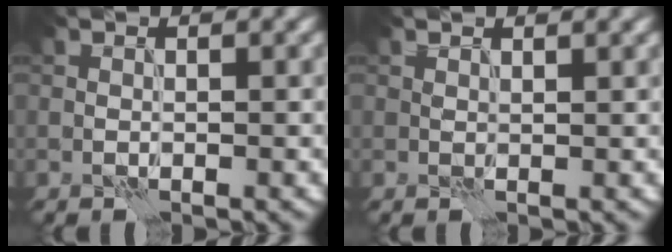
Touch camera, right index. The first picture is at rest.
{"total": 1.2, "force": [0.9, 0.4, 0.7], "torque": [-0.006, 0.001, 0.010]}